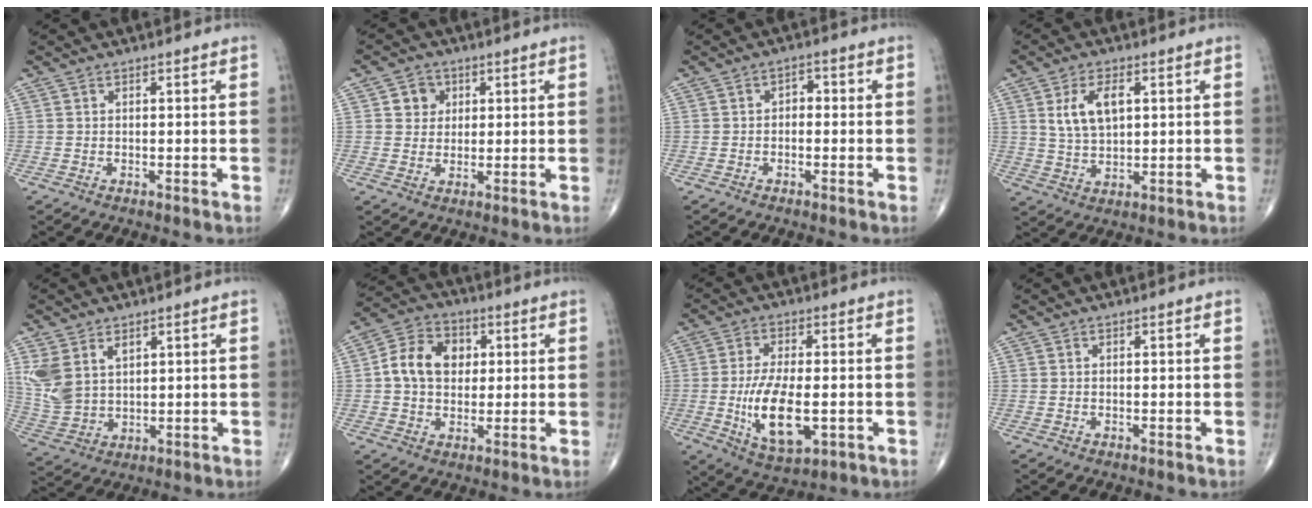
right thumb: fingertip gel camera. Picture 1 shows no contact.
{"total": 4.4, "force": [1.4, 3.9, 1.4], "torque": [0.001, -0.002, 0.020]}
{"total": 2.1, "force": [-0.3, 1.5, 1.4], "torque": [-0.008, 0.012, -0.014]}
{"total": 7.9, "force": [2.3, 4.2, 6.2], "torque": [-0.110, -0.005, 0.049]}
{"total": 8.8, "force": [3.8, 5.6, 5.6], "torque": [-0.115, -0.010, 0.091]}
{"total": 10.8, "force": [1.3, 8.2, 6.8], "torque": [-0.095, 0.014, 0.014]}
{"total": 12.5, "force": [-2.2, 5.6, 11.0], "torque": [-0.197, -0.009, -0.030]}
{"total": 0.0}